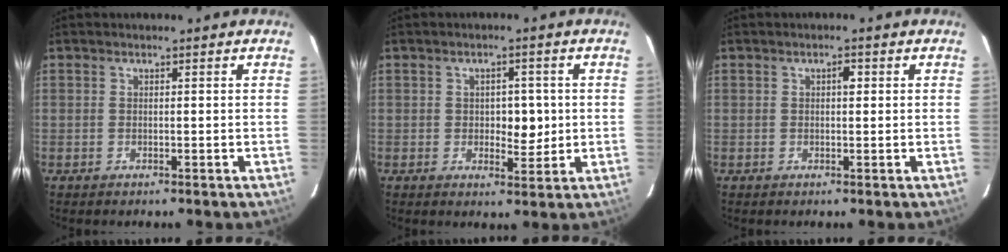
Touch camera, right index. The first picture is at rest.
{"total": 4.3, "force": [0.1, 2.4, 3.5], "torque": [-0.042, 0.001, 0.007]}
{"total": 1.3, "force": [0.3, 0.5, 1.2], "torque": [-0.019, 0.003, 0.003]}